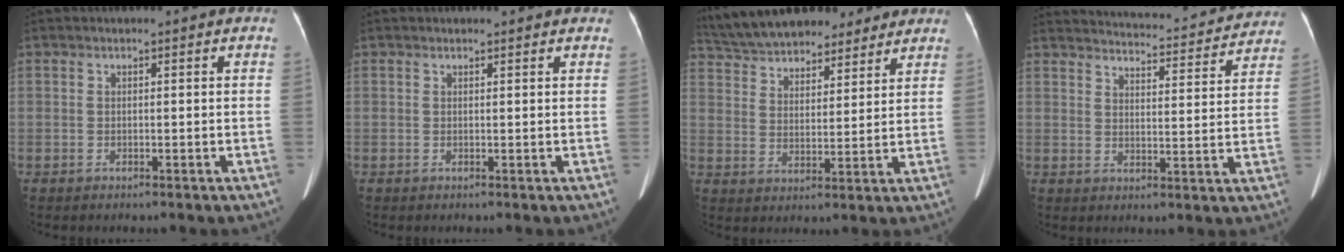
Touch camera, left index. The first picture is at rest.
{"total": 2.5, "force": [2.3, 0.5, 0.8], "torque": [-0.011, 0.003, 0.022]}
{"total": 21.5, "force": [18.3, 7.1, 8.6], "torque": [-0.168, 0.034, 0.278]}
{"total": 19.8, "force": [18.9, 2.9, 5.1], "torque": [-0.065, -0.028, 0.229]}